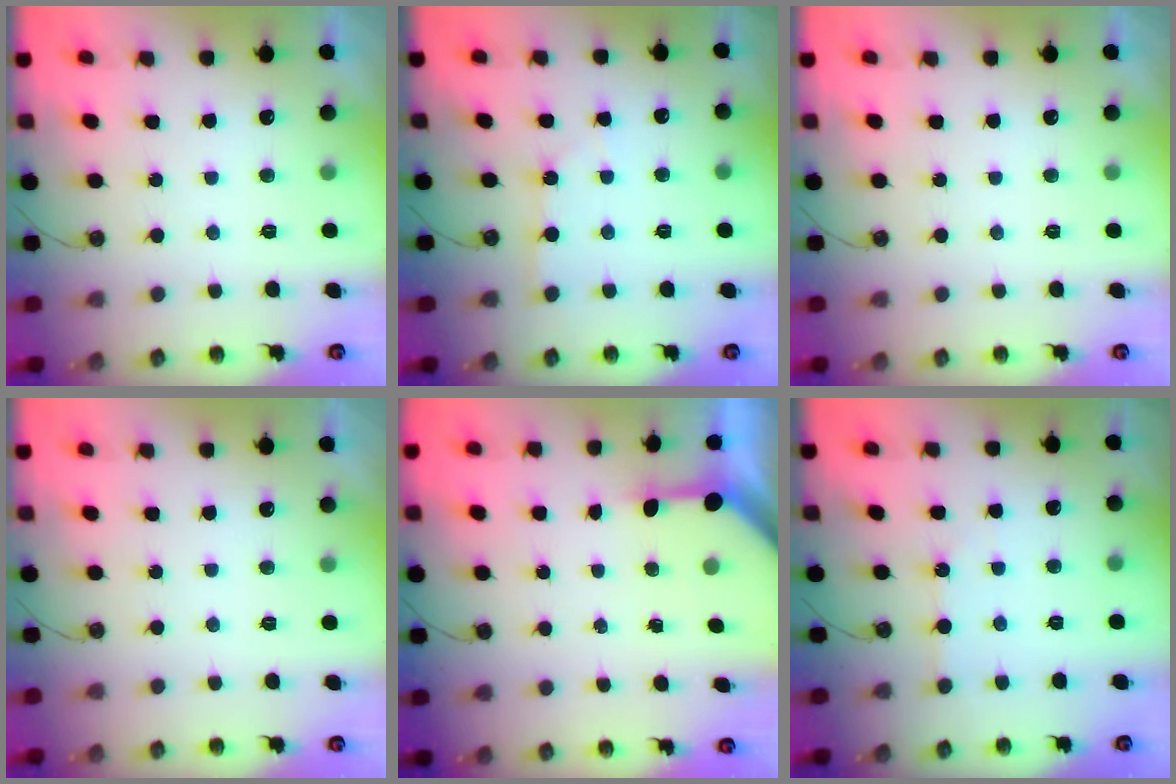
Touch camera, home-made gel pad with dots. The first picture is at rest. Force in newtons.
{"total": 2.2, "press": 2.2, "slide": 0.4}
{"total": 0.0}
{"total": 0.0}
{"total": 3.5, "press": 3.5, "slide": 0.4}
{"total": 0.9, "press": 0.8, "slide": 0.2}